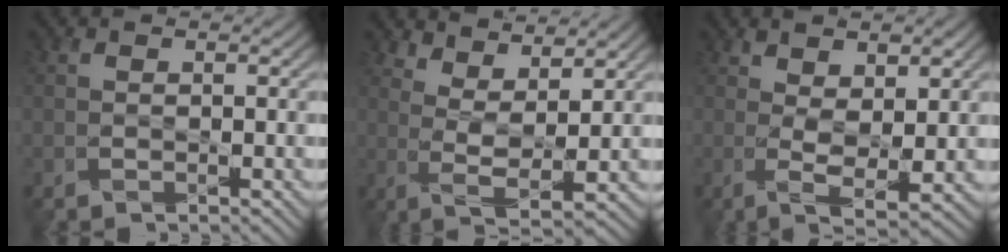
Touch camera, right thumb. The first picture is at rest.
{"total": 6.4, "force": [5.0, 0.7, 3.9], "torque": [-0.083, -0.017, 0.096]}
{"total": 5.8, "force": [1.8, 1.2, 5.3], "torque": [-0.087, -0.007, 0.031]}